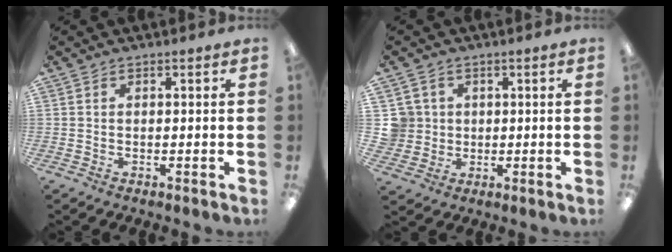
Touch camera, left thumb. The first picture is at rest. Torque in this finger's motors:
{"motor_torque": [-0.03, 0.02, 0.11, -0.21, 0.00]}